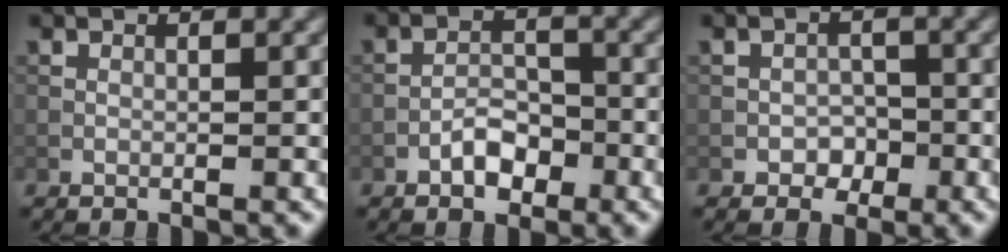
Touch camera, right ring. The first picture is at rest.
{"total": 2.7, "force": [-1.6, 1.5, 1.6], "torque": [-0.019, 0.010, -0.029]}
{"total": 1.9, "force": [-0.9, 1.6, 0.6], "torque": [-0.002, 0.002, -0.017]}